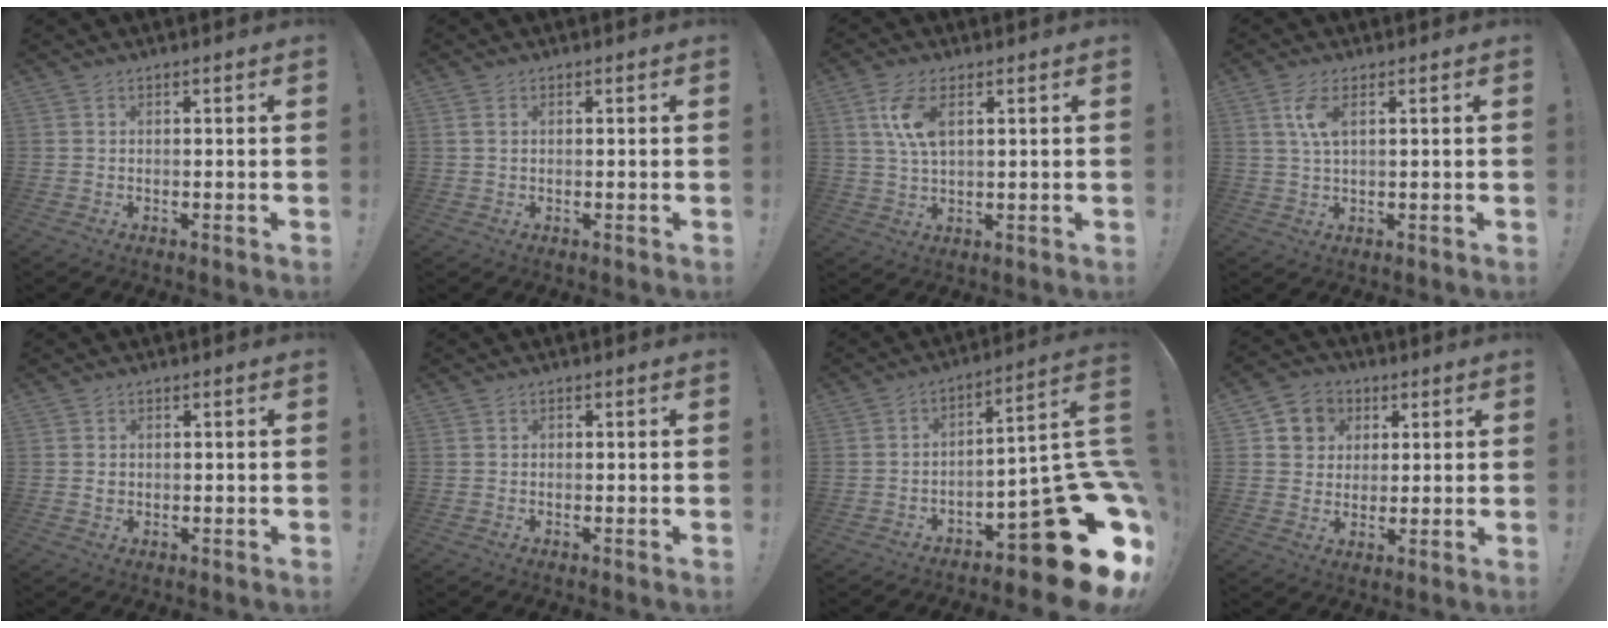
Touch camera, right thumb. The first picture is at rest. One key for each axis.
{"total": 1.3, "fx": 0.6, "fy": 0.7, "fz": 0.9, "tx": -0.027, "ty": 0.006, "tz": 0.013}
{"total": 8.2, "fx": 2.8, "fy": 3.6, "fz": 6.9, "tx": -0.147, "ty": 0.001, "tz": 0.049}
{"total": 5.2, "fx": 1.8, "fy": 1.8, "fz": 4.5, "tx": -0.098, "ty": 0.000, "tz": 0.030}
{"total": 1.2, "fx": 0.4, "fy": 1.1, "fz": 0.2, "tx": 0.003, "ty": 0.001, "tz": 0.006}
{"total": 0.6, "fx": -0.3, "fy": 0.5, "fz": 0.1, "tx": -0.006, "ty": 0.003, "tz": -0.006}
{"total": 21.4, "fx": -10.4, "fy": 6.6, "fz": 17.5, "tx": -0.178, "ty": 0.032, "tz": -0.156}
{"total": 7.9, "fx": 2.5, "fy": 7.4, "fz": 1.4, "tx": -0.009, "ty": -0.013, "tz": 0.050}